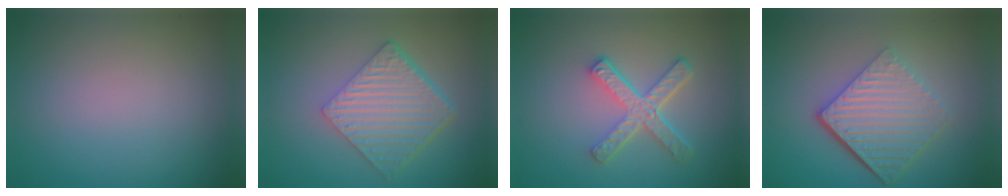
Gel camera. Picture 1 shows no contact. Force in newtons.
{"total": 6.5, "press": 4.4, "slide": 4.7}
{"total": 4.6, "press": 3.3, "slide": 3.2}
{"total": 6.8, "press": 4.4, "slide": 5.2}